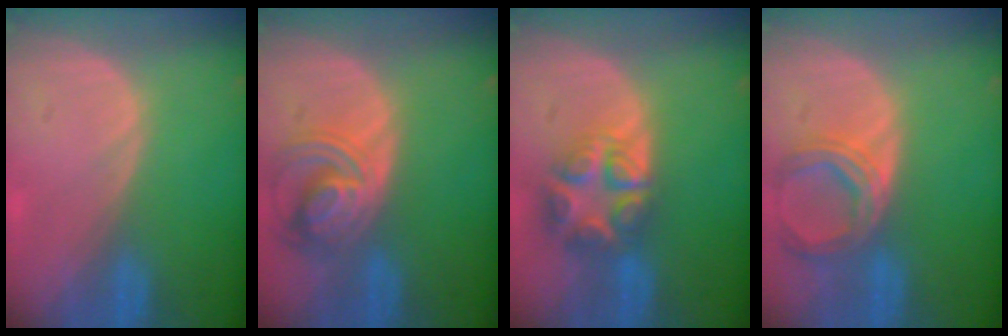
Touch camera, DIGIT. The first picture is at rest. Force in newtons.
{"total": 7.8, "press": 6.9, "slide": 3.8}
{"total": 7.9, "press": 6.9, "slide": 3.9}
{"total": 6.9, "press": 6.3, "slide": 2.8}